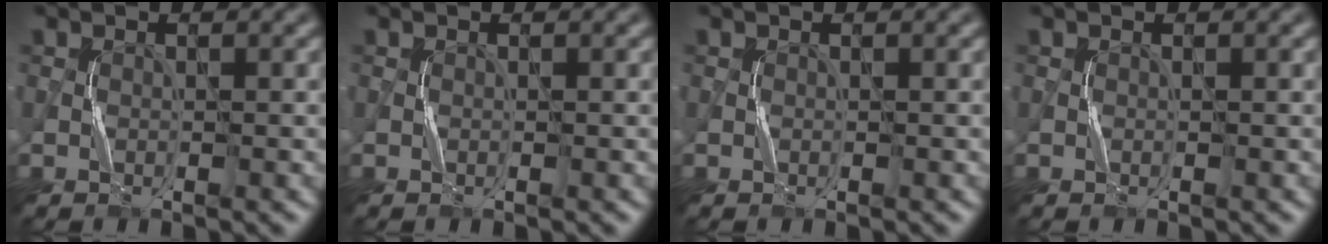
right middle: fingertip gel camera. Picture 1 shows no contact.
{"total": 0.0}
{"total": 0.0}
{"total": 0.0}